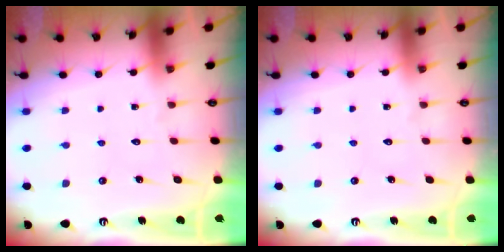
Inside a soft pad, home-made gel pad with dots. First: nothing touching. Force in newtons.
{"total": 0.0}